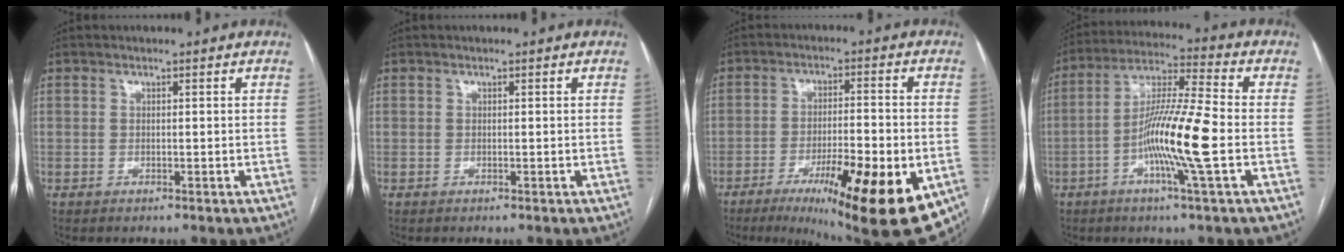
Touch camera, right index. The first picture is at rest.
{"total": 0.0}
{"total": 19.9, "force": [-8.7, 3.3, 17.6], "torque": [-0.193, -0.025, -0.123]}
{"total": 12.9, "force": [-3.4, -0.4, 12.4], "torque": [-0.237, -0.002, -0.071]}